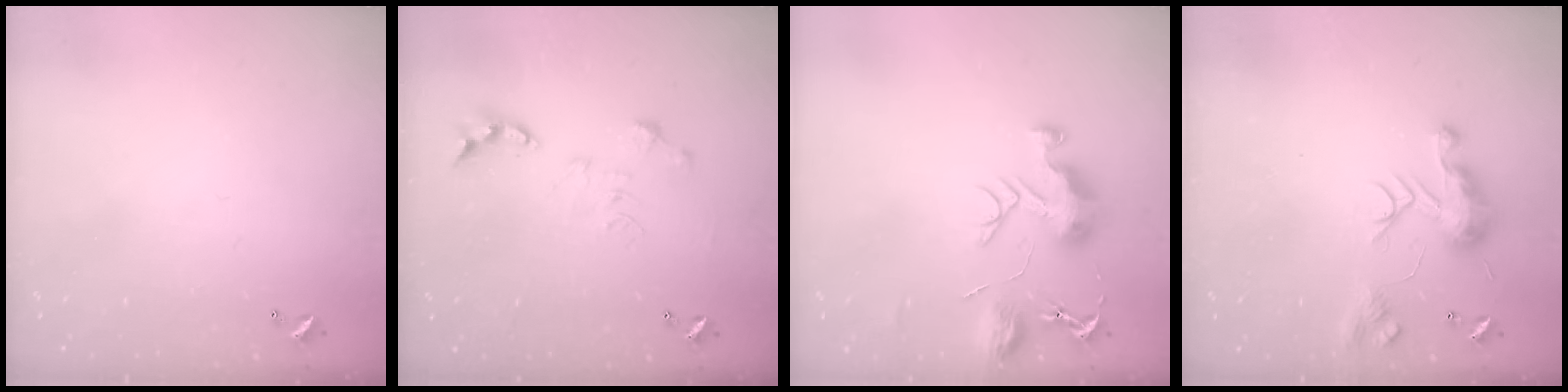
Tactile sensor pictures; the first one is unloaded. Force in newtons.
{"total": 0.0}
{"total": 9.5, "press": 9.5, "slide": 0.7}
{"total": 9.0, "press": 9.0, "slide": 0.5}